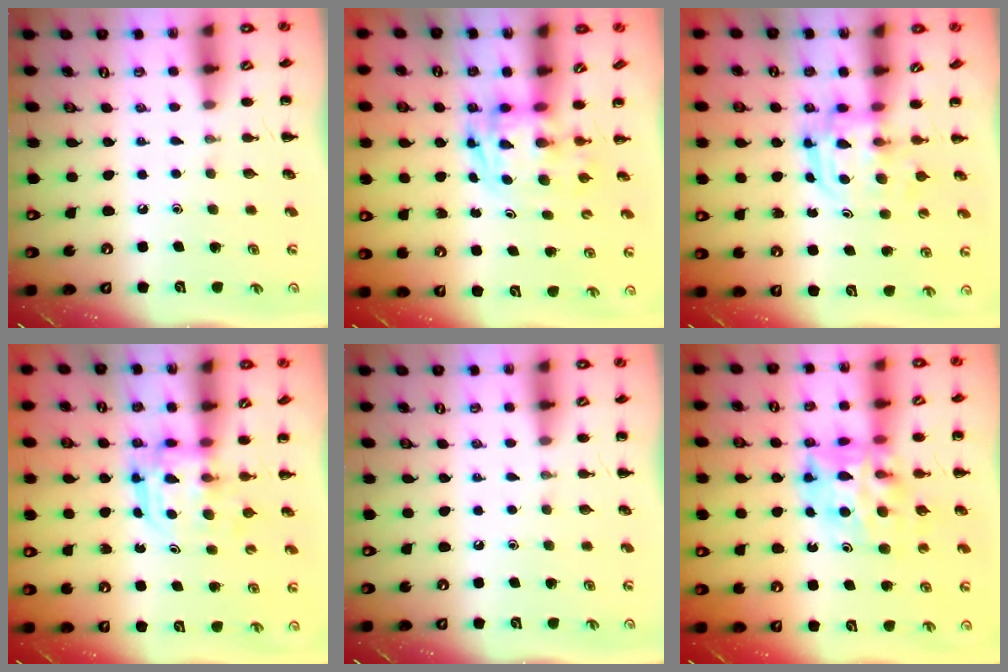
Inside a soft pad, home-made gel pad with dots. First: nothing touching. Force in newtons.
{"total": 2.8, "press": 2.8, "slide": 0.5}
{"total": 2.9, "press": 2.9, "slide": 0.3}
{"total": 3.2, "press": 3.2, "slide": 0.2}
{"total": 0.0}
{"total": 12.3, "press": 11.8, "slide": 3.7}